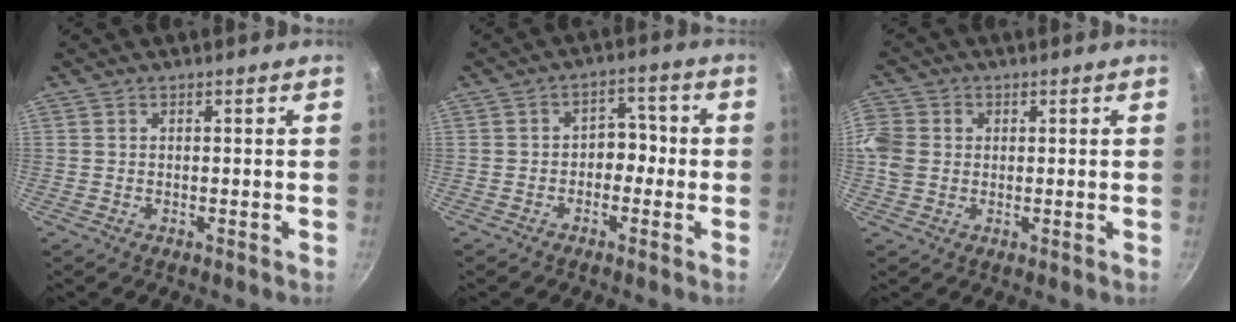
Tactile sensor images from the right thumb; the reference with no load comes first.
{"total": 5.0, "force": [-1.1, 3.7, 3.2], "torque": [-0.015, 0.026, -0.029]}
{"total": 7.6, "force": [0.6, 6.4, 4.1], "torque": [-0.098, 0.013, 0.009]}